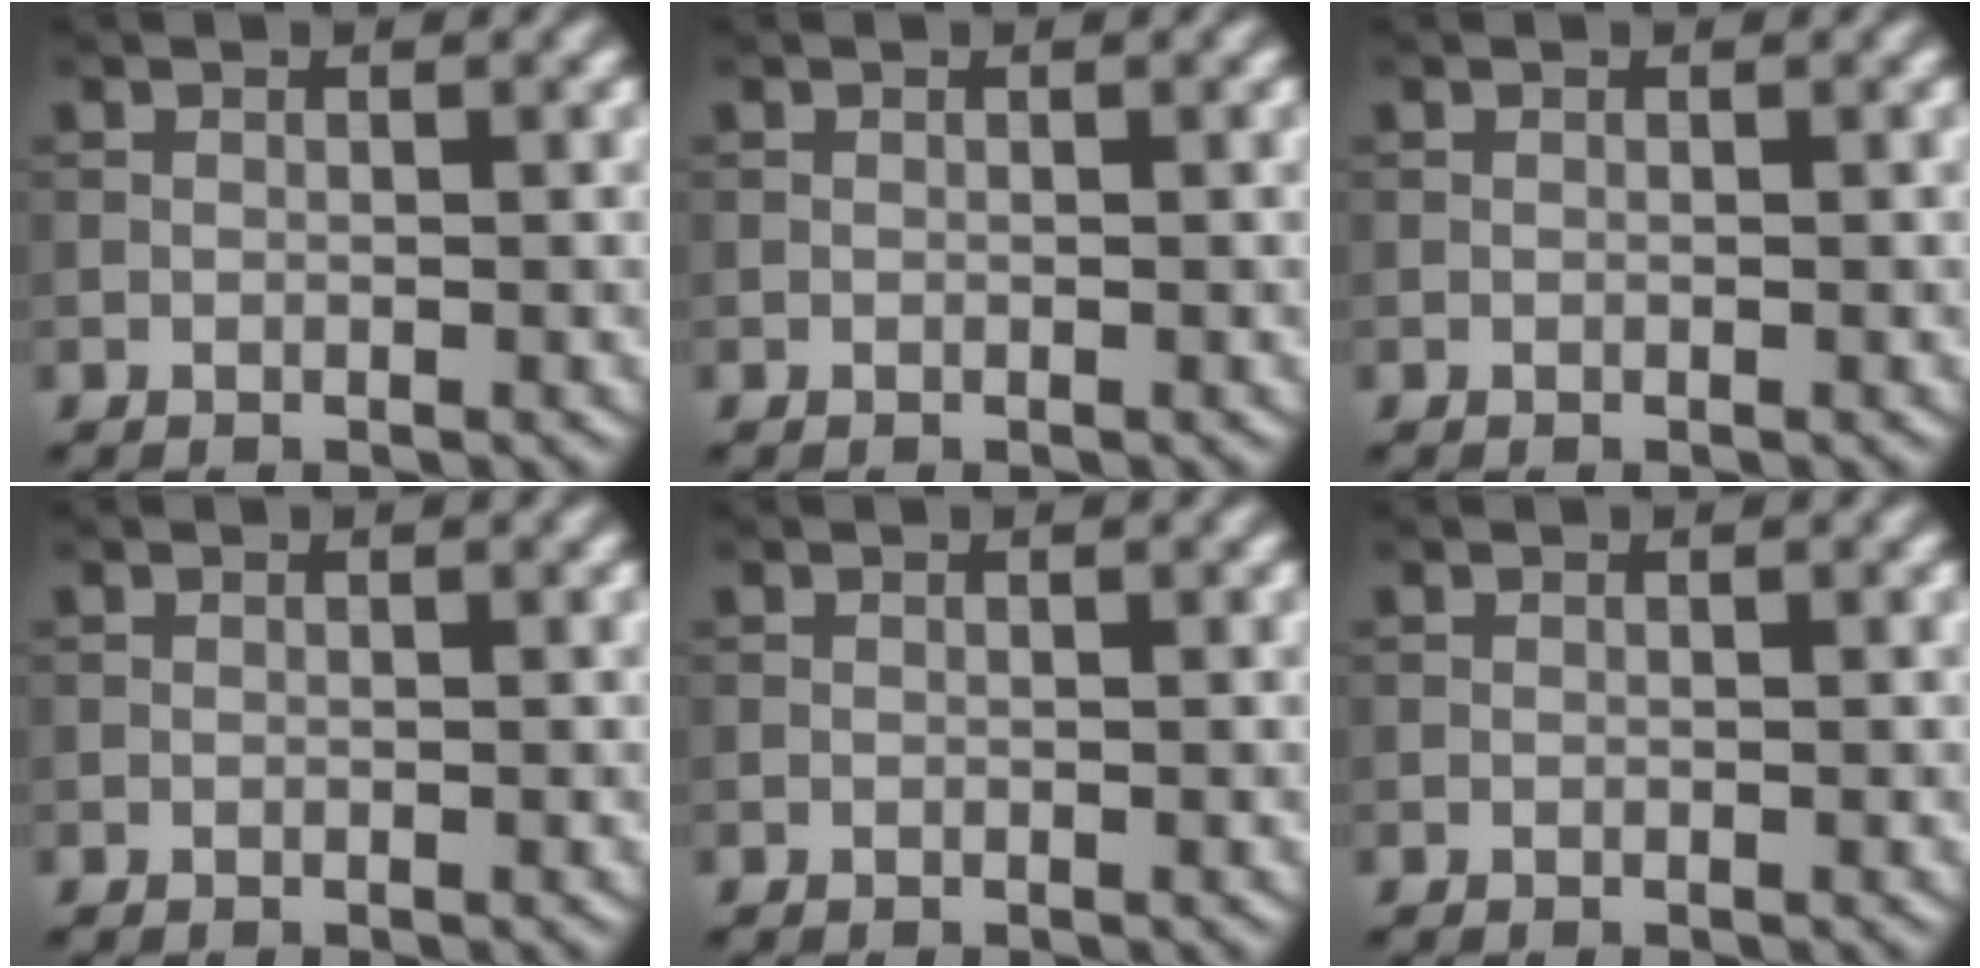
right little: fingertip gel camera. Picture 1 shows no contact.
{"total": 0.0}
{"total": 0.0}
{"total": 0.0}
{"total": 0.0}
{"total": 0.0}